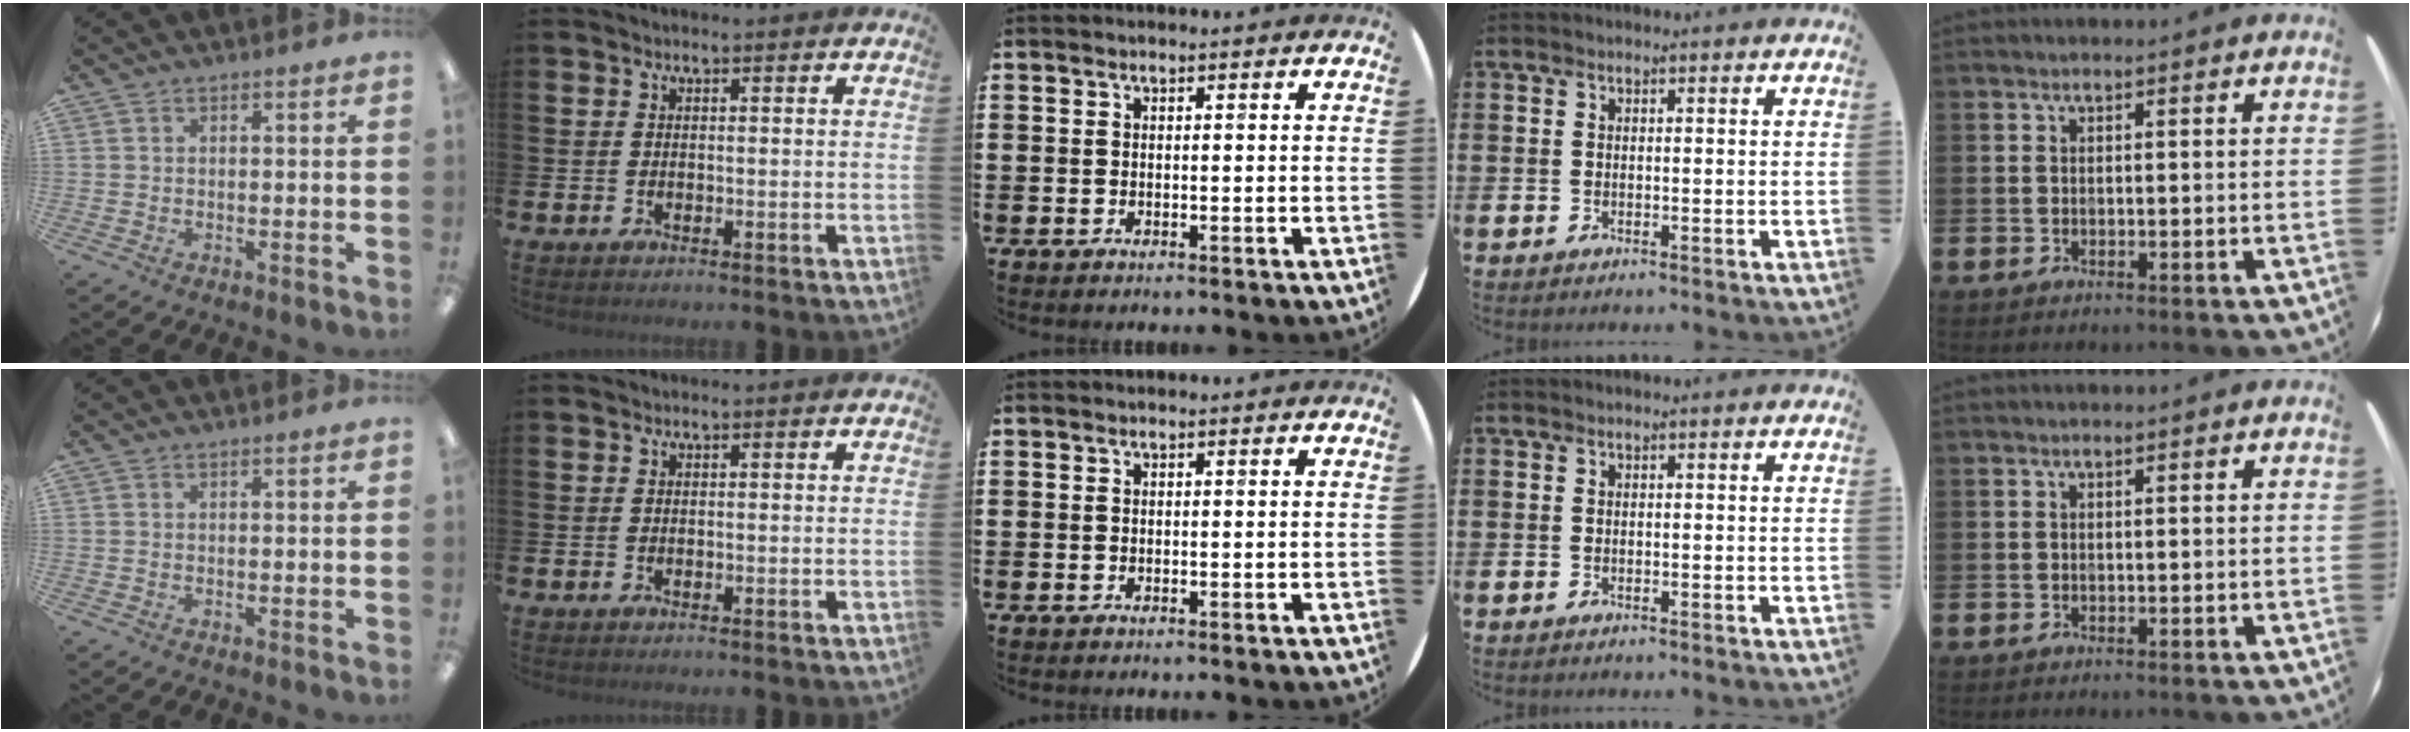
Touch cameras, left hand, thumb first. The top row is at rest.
{}